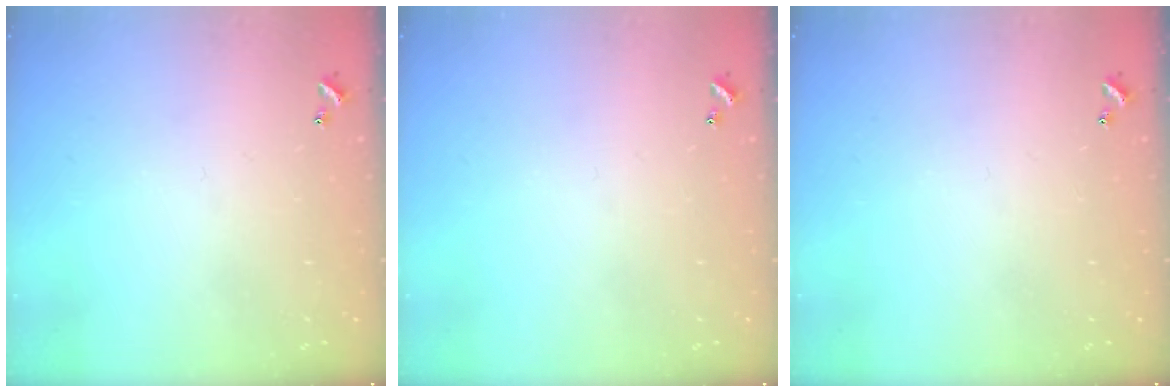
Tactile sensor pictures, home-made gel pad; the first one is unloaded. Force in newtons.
{"total": 0.0}
{"total": 0.0}